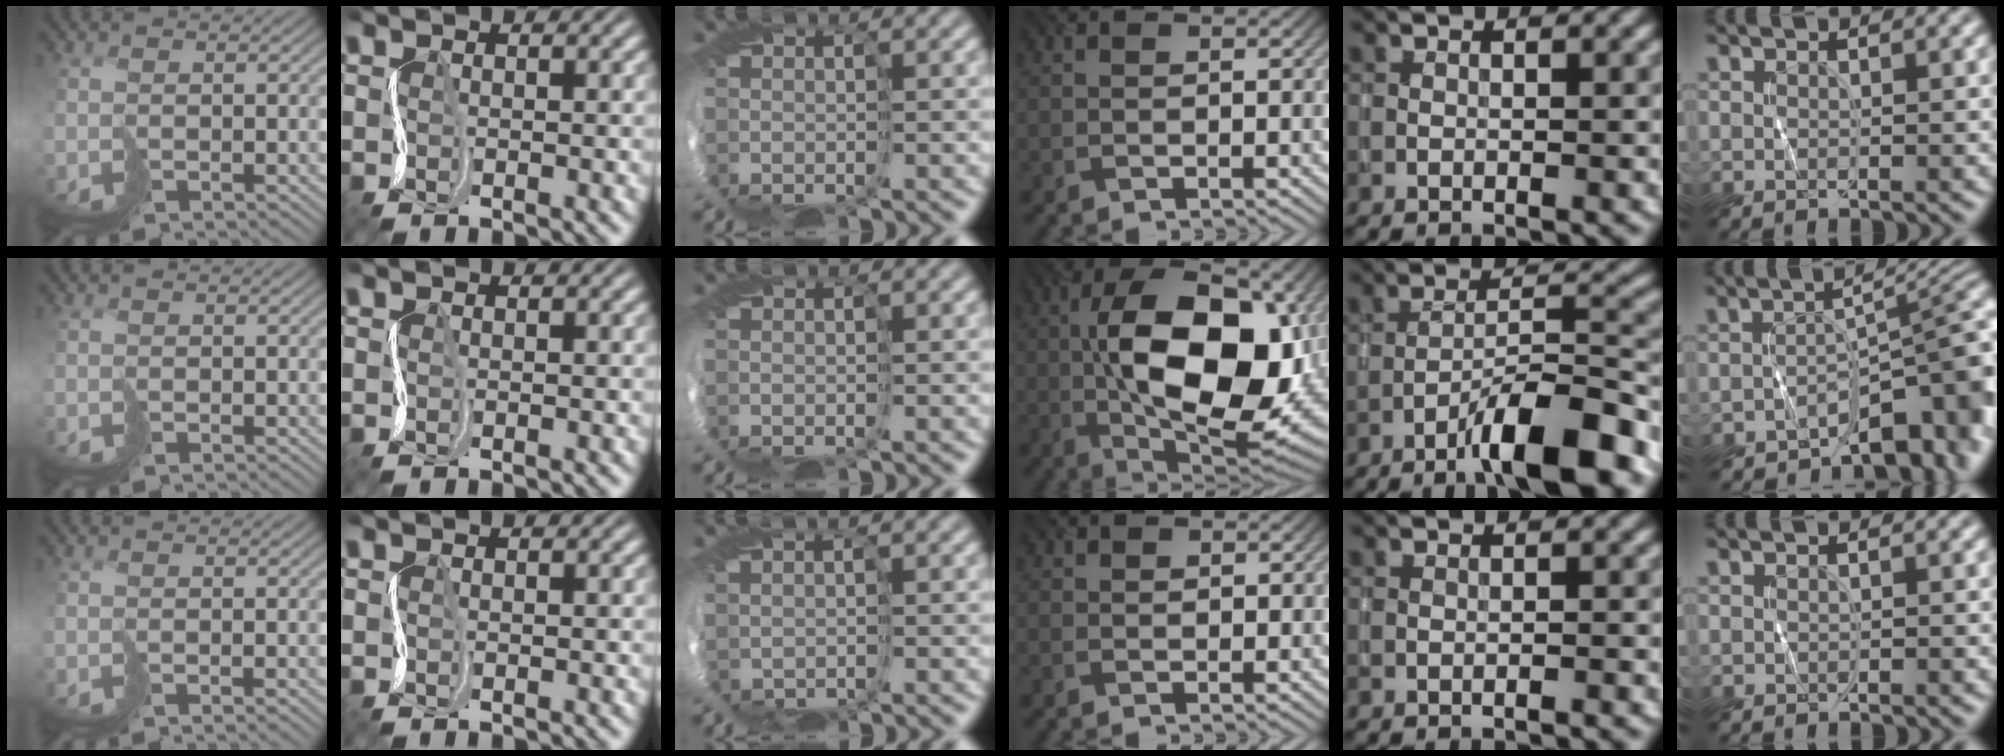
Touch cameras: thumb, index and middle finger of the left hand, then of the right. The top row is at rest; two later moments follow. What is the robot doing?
{"motion": "cut", "object": "wrapping paper"}